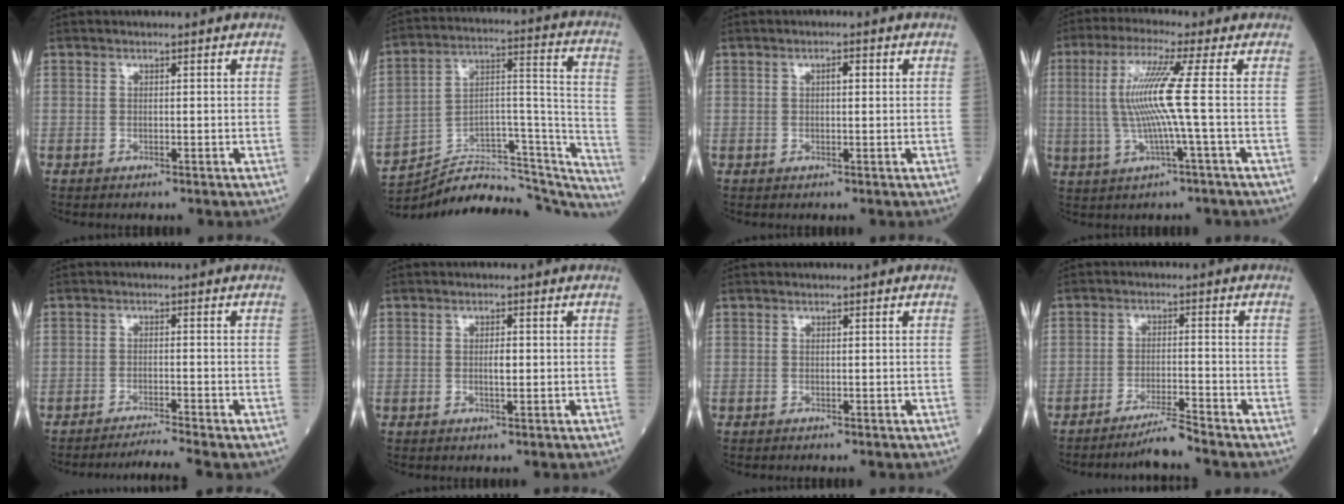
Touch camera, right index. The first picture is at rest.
{"total": 26.5, "force": [-24.8, 6.1, 7.2], "torque": [-0.080, 0.053, -0.356]}
{"total": 1.5, "force": [0.4, 0.5, 1.4], "torque": [-0.024, 0.004, 0.005]}
{"total": 9.0, "force": [0.3, -1.5, 8.9], "torque": [-0.186, 0.005, 0.008]}
{"total": 4.0, "force": [-3.5, -1.7, 0.9], "torque": [-0.021, -0.014, -0.060]}
{"total": 1.7, "force": [-0.2, 0.4, 1.6], "torque": [-0.032, 0.001, -0.001]}
{"total": 0.0}
{"total": 4.1, "force": [-3.6, -1.3, 1.4], "torque": [-0.024, -0.019, -0.067]}